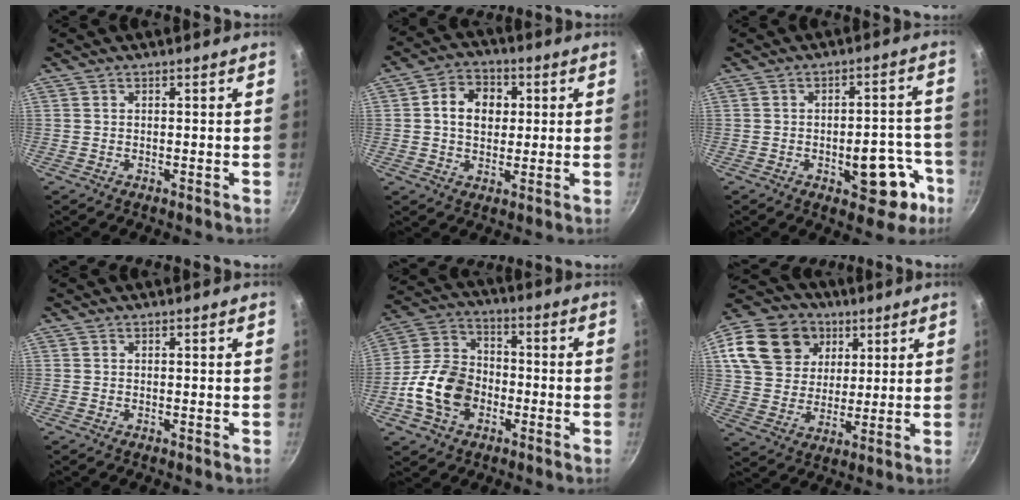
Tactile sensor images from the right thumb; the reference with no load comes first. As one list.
[{"total": 8.6, "force": [1.4, 6.7, 5.1], "torque": [-0.060, 0.007, 0.012]}, {"total": 11.7, "force": [-4.8, 5.9, 8.8], "torque": [-0.054, 0.042, -0.056]}, {"total": 0.0}, {"total": 14.2, "force": [-4.3, 10.3, 8.7], "torque": [-0.141, 0.034, -0.093]}, {"total": 20.0, "force": [8.3, 15.6, 9.2], "torque": [-0.172, 0.008, 0.153]}]